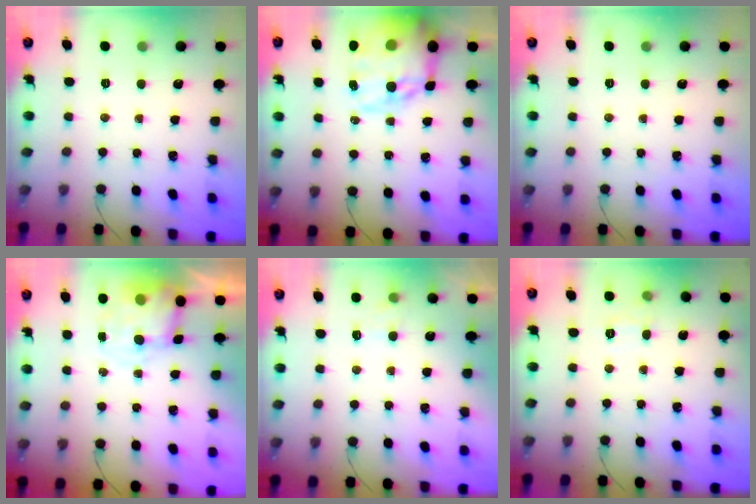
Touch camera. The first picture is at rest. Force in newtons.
{"total": 21.4, "press": 20.9, "slide": 4.8}
{"total": 0.0}
{"total": 6.9, "press": 6.8, "slide": 1.4}
{"total": 2.6, "press": 2.4, "slide": 1.2}
{"total": 6.0, "press": 5.8, "slide": 1.6}